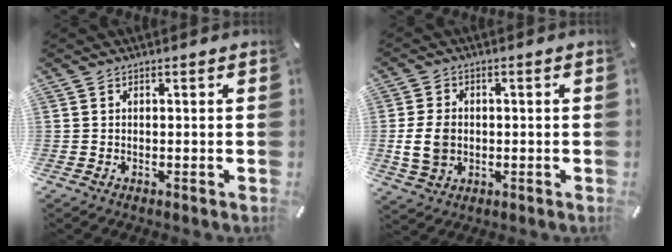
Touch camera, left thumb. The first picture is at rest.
{"total": 7.5, "force": [-0.8, 5.8, 4.7], "torque": [-0.099, 0.005, -0.014]}